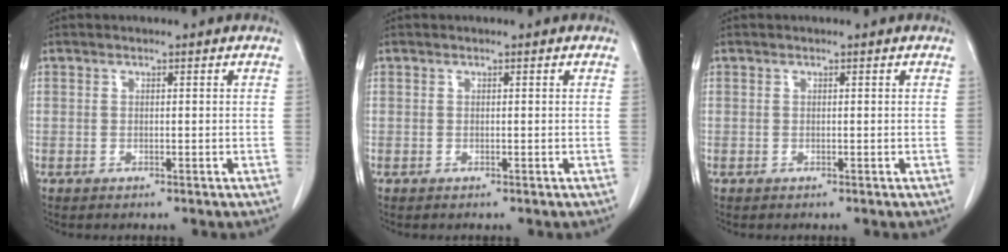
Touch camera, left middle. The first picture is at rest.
{"total": 0.0}
{"total": 0.0}